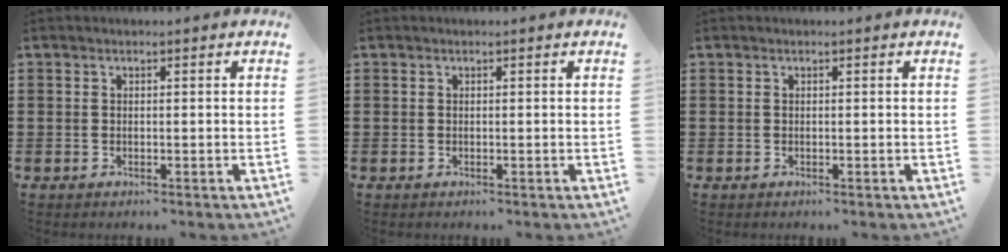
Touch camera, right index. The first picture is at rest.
{"total": 0.0}
{"total": 0.0}